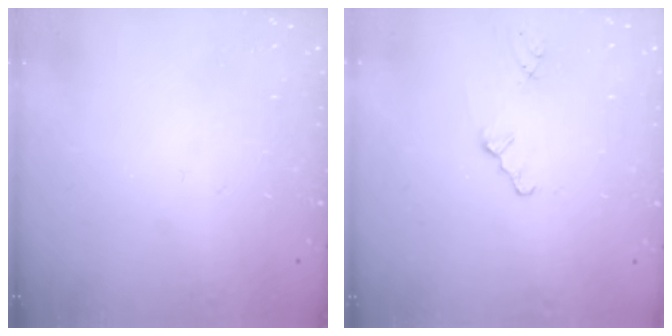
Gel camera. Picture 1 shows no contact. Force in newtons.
{"total": 0.8, "press": 0.8, "slide": 0.2}